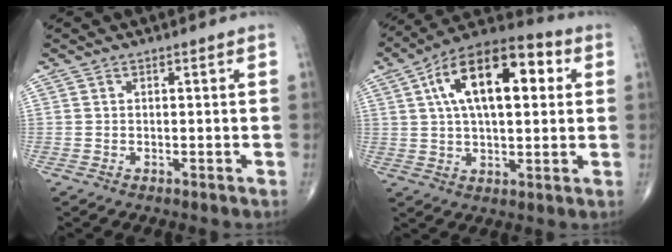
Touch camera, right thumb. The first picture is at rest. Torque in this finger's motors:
{"motor_torque": [0.63, 4.33, 1.70, 0.44, 0.18]}